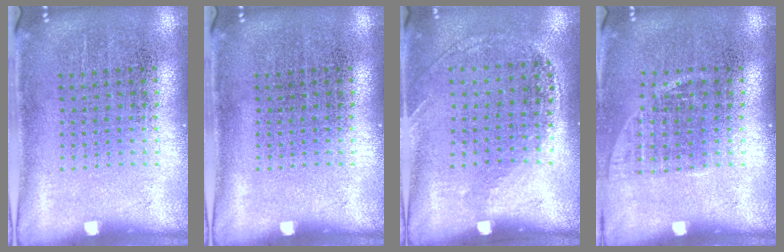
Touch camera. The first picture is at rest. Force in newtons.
{"total": 0.0}
{"total": 1.2, "press": 1.0, "slide": 0.7}
{"total": 1.0, "press": 0.9, "slide": 0.4}